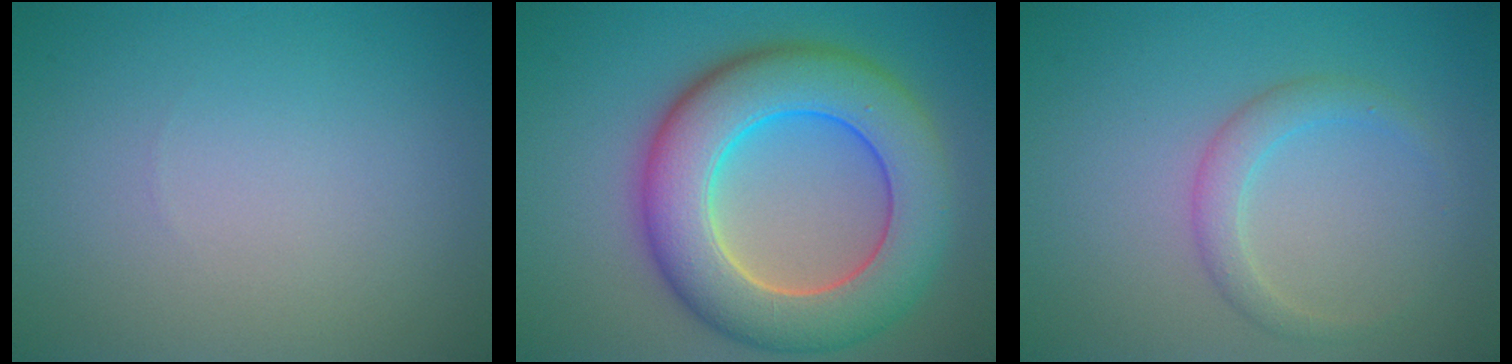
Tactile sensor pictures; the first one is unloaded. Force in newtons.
{"total": 10.6, "press": 10.6, "slide": 0.5}
{"total": 2.0, "press": 2.0, "slide": 0.2}